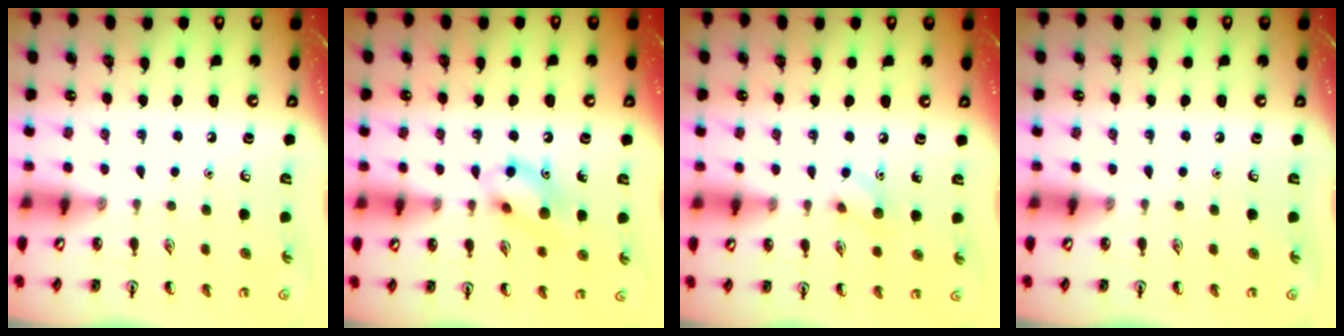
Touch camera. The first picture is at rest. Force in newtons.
{"total": 11.2, "press": 11.2, "slide": 1.2}
{"total": 5.9, "press": 5.8, "slide": 1.2}
{"total": 0.0}